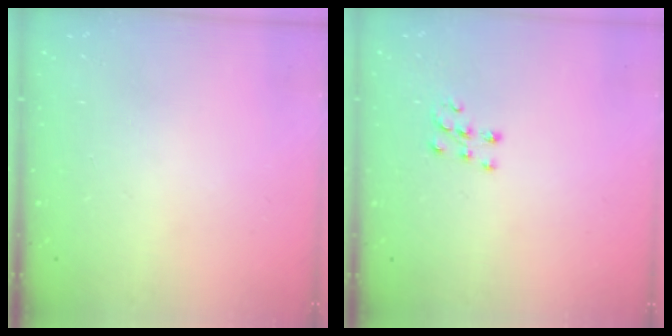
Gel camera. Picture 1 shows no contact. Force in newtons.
{"total": 7.6, "press": 7.6, "slide": 0.5}